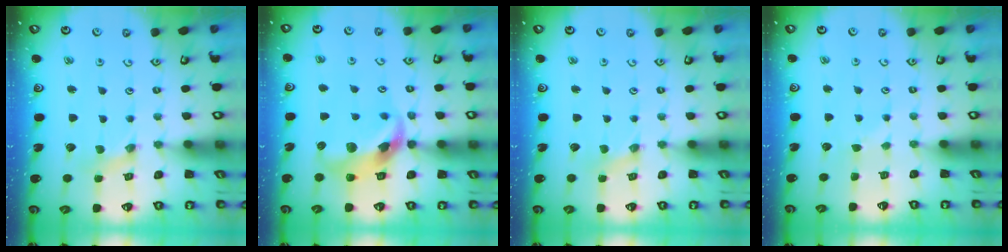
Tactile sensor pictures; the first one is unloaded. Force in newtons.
{"total": 11.8, "press": 11.7, "slide": 1.6}
{"total": 0.0}
{"total": 2.2, "press": 2.2, "slide": 0.3}